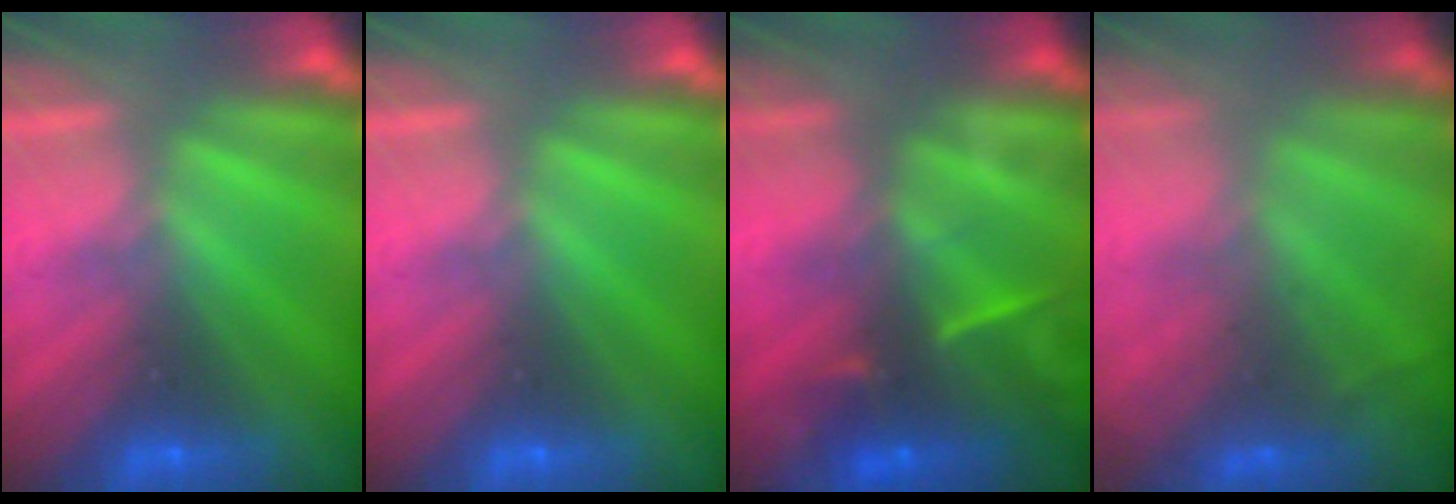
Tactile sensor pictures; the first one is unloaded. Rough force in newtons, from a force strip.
{"total": 0.0}
{"total": 7.7}
{"total": 7.4}